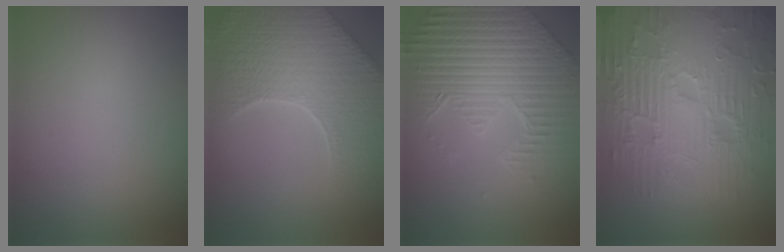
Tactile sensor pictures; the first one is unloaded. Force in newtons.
{"total": 9.1, "press": 6.4, "slide": 6.5}
{"total": 9.3, "press": 6.5, "slide": 6.6}
{"total": 11.7, "press": 7.6, "slide": 8.8}